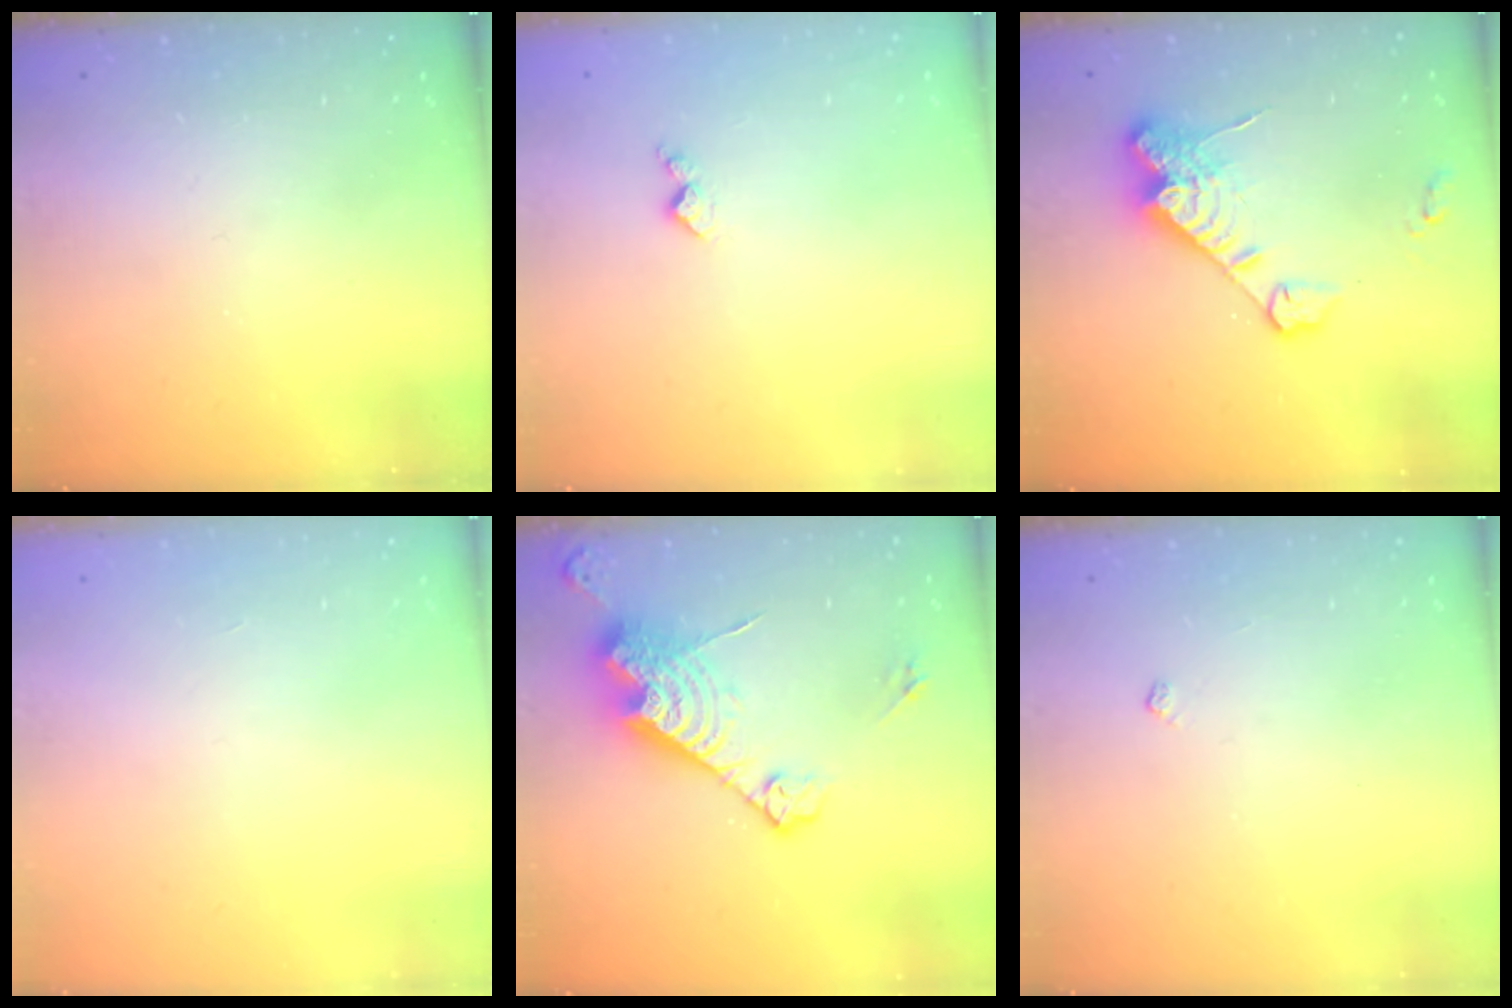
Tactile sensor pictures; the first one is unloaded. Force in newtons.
{"total": 5.5, "press": 5.4, "slide": 0.6}
{"total": 14.1, "press": 14.0, "slide": 1.5}
{"total": 0.0}
{"total": 16.6, "press": 16.5, "slide": 1.4}
{"total": 3.3, "press": 3.2, "slide": 0.5}